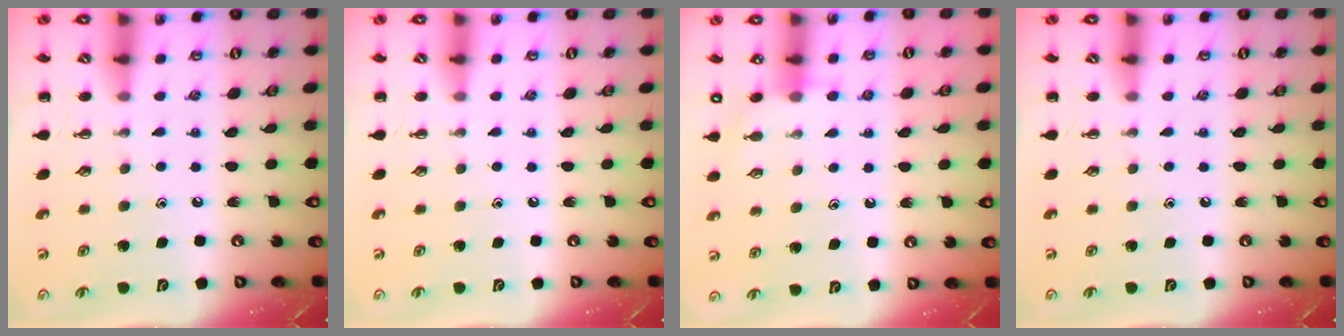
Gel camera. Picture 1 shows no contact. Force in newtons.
{"total": 0.0}
{"total": 5.9, "press": 5.7, "slide": 1.3}
{"total": 0.0}